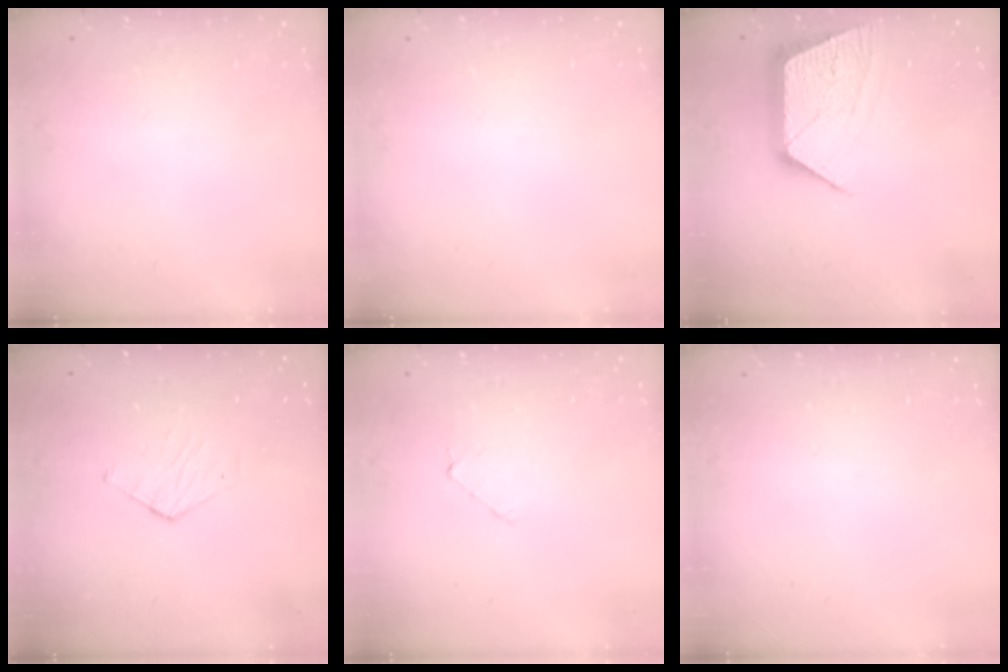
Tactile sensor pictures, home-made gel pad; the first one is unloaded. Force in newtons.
{"total": 0.0}
{"total": 11.8, "press": 11.8, "slide": 0.6}
{"total": 3.9, "press": 3.8, "slide": 0.3}
{"total": 3.4, "press": 3.4, "slide": 0.3}
{"total": 0.0}